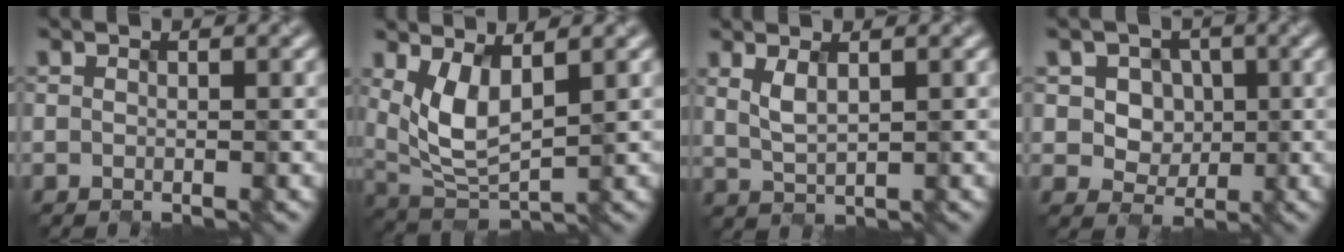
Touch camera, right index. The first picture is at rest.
{"total": 4.1, "force": [1.3, 1.8, 3.5], "torque": [-0.086, -0.015, 0.040]}
{"total": 1.6, "force": [0.6, 0.4, 1.5], "torque": [-0.040, -0.005, 0.024]}
{"total": 4.4, "force": [1.0, 4.0, 1.7], "torque": [-0.037, 0.004, 0.024]}